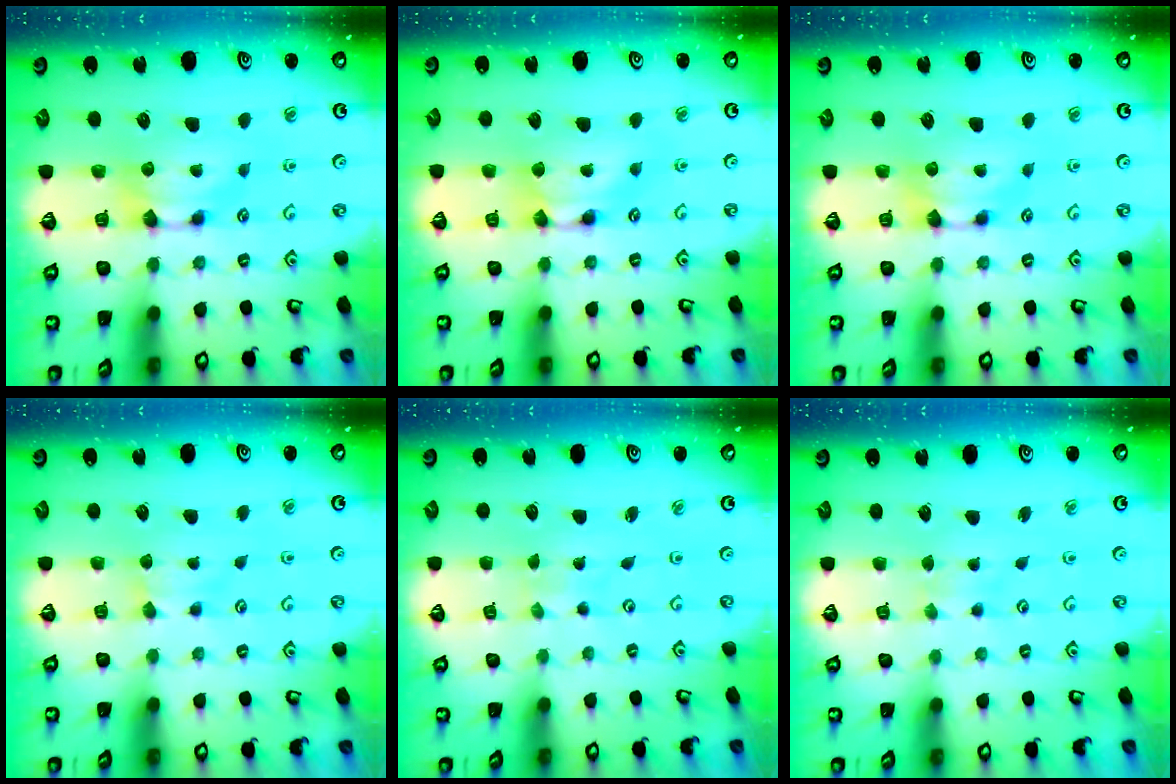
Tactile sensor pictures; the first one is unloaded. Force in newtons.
{"total": 1.7, "press": 1.7, "slide": 0.1}
{"total": 0.0}
{"total": 1.1, "press": 1.0, "slide": 0.6}
{"total": 5.7, "press": 5.7, "slide": 0.3}
{"total": 2.6, "press": 2.6, "slide": 0.0}